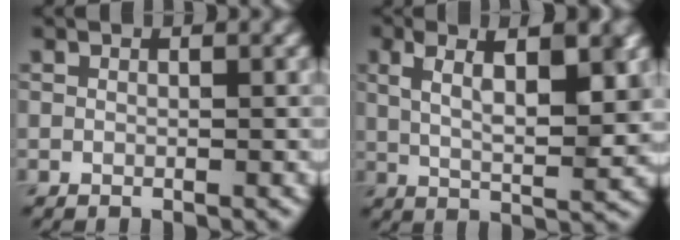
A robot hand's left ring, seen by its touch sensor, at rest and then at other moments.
{"total": 7.2, "force": [2.5, 2.4, 6.3], "torque": [-0.099, 0.005, 0.038]}